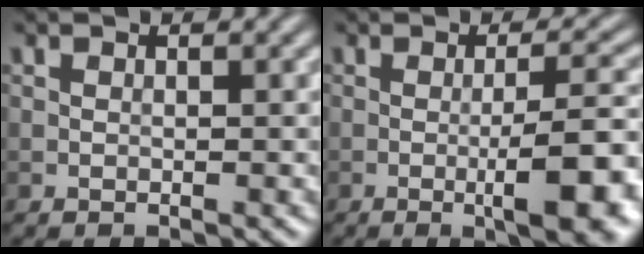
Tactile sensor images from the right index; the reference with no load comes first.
{"total": 7.9, "force": [-2.2, 1.8, 7.4], "torque": [-0.098, 0.000, -0.031]}